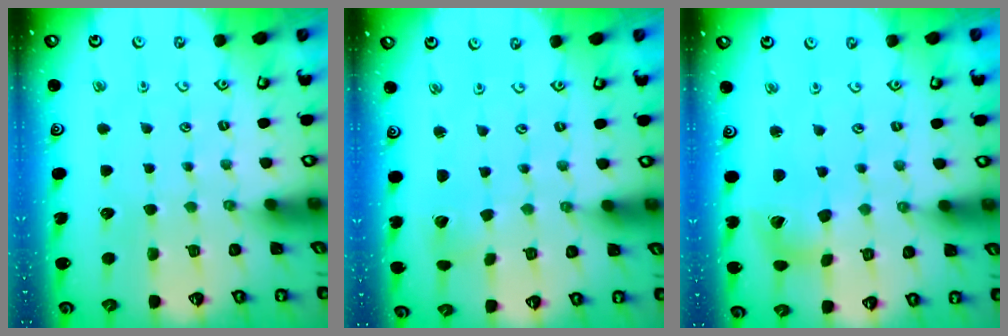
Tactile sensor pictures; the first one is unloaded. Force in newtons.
{"total": 2.4, "press": 2.4, "slide": 0.2}
{"total": 6.7, "press": 6.6, "slide": 1.1}